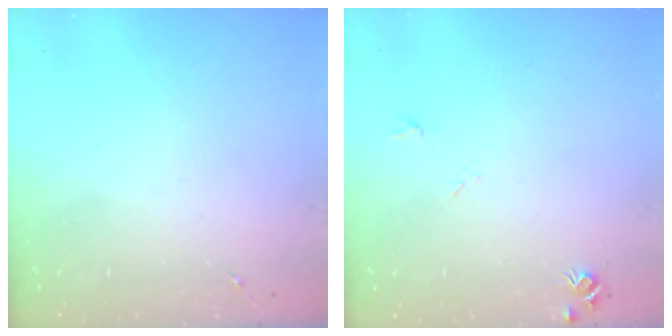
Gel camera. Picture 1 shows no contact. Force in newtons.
{"total": 5.5, "press": 5.5, "slide": 0.7}